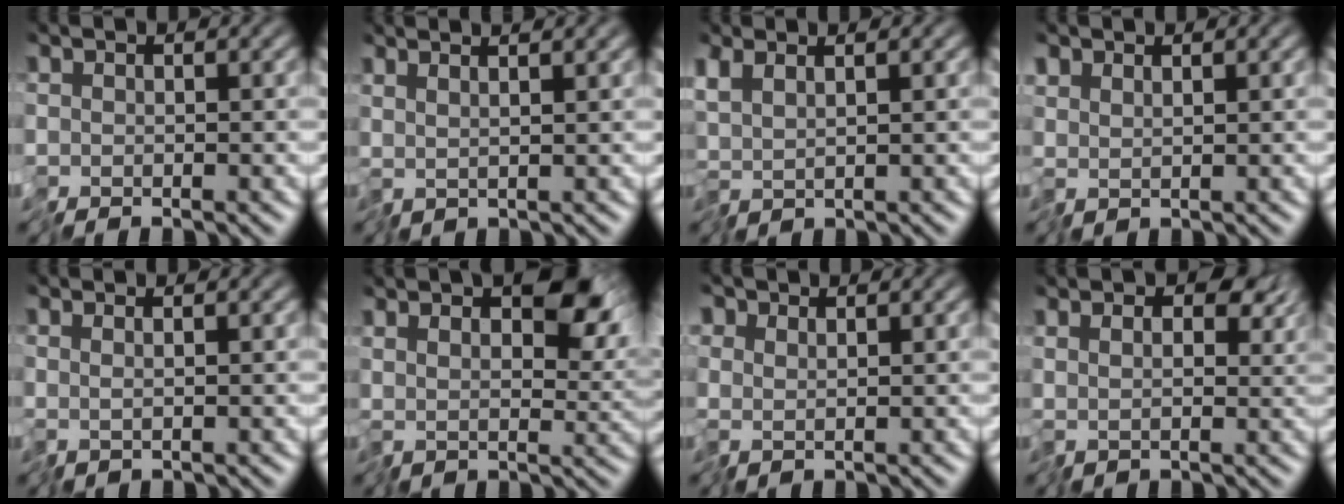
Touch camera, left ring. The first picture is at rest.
{"total": 2.4, "force": [2.0, -0.5, 1.1], "torque": [-0.023, 0.011, 0.036]}
{"total": 1.7, "force": [1.1, 0.2, 1.2], "torque": [-0.034, 0.003, 0.026]}
{"total": 1.1, "force": [1.1, 0.1, 0.0], "torque": [-0.001, 0.002, 0.022]}
{"total": 0.5, "force": [0.2, -0.5, 0.2], "torque": [-0.005, 0.001, 0.008]}
{"total": 6.9, "force": [3.1, 3.2, 5.3], "torque": [-0.084, 0.006, 0.054]}
{"total": 1.1, "force": [0.9, 0.6, 0.0], "torque": [0.002, 0.002, 0.017]}
{"total": 4.8, "force": [2.3, 2.7, 3.2], "torque": [-0.052, 0.008, 0.041]}